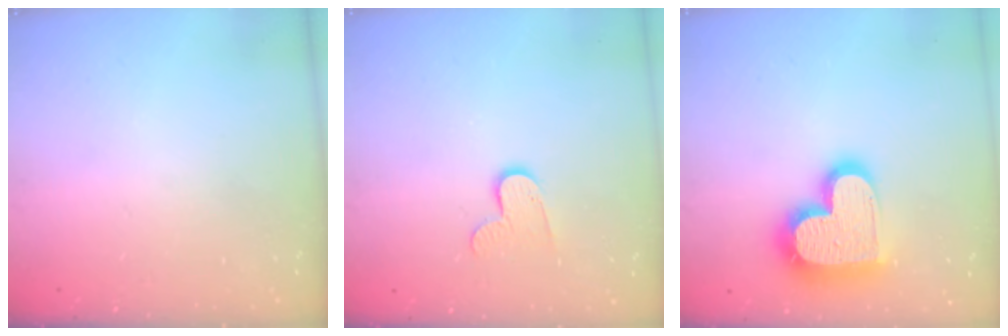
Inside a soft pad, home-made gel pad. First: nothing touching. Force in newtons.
{"total": 7.4, "press": 7.4, "slide": 0.3}
{"total": 20.1, "press": 20.1, "slide": 1.5}